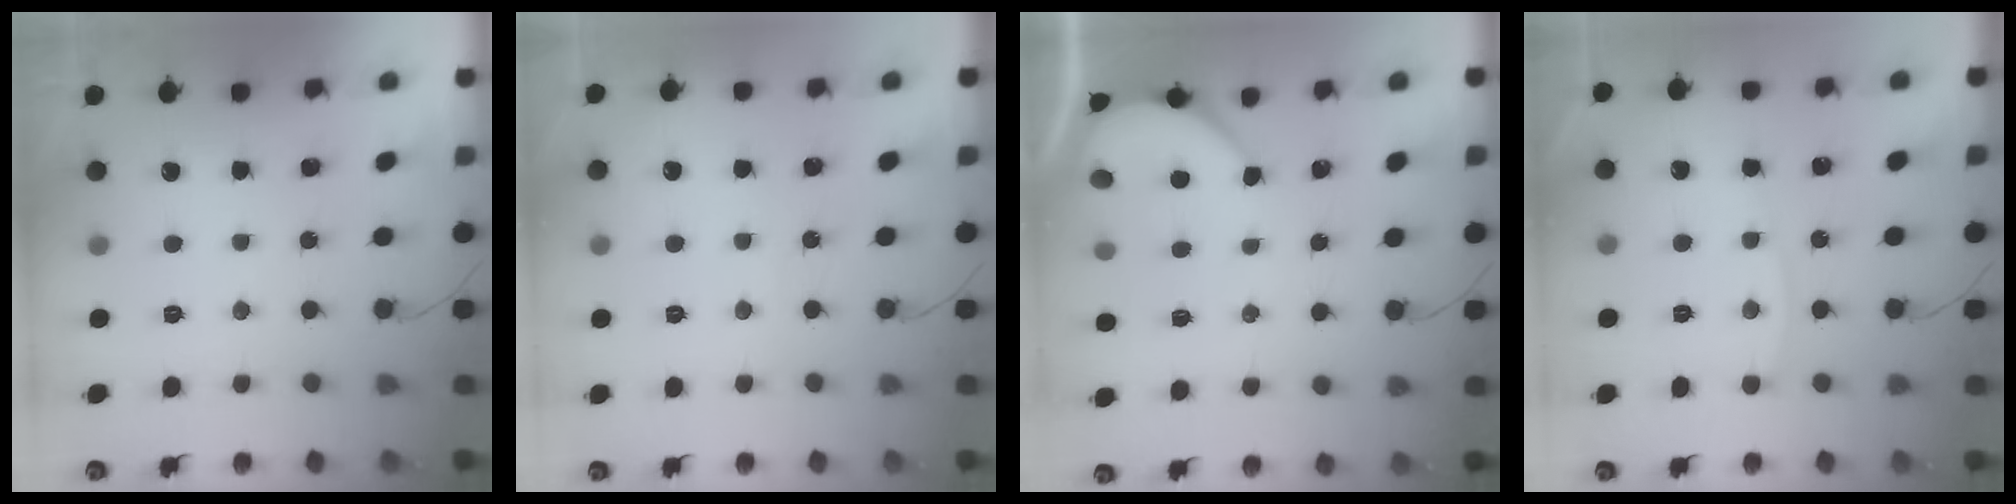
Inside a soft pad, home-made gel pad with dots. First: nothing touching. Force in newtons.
{"total": 1.7, "press": 1.7, "slide": 0.2}
{"total": 3.4, "press": 3.4, "slide": 0.3}
{"total": 3.3, "press": 3.3, "slide": 0.4}